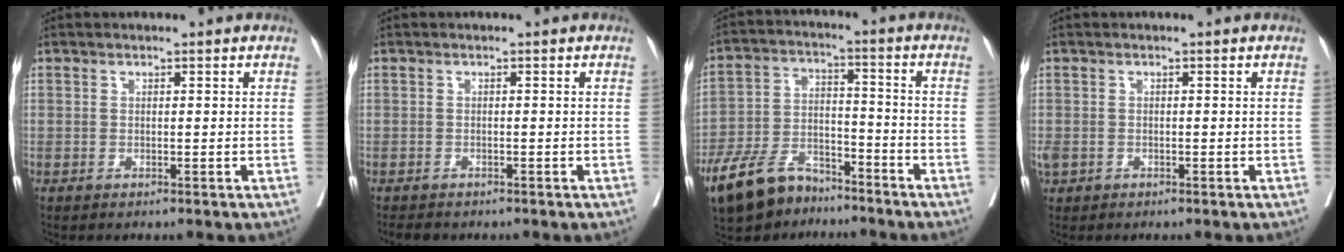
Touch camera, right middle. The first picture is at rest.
{"total": 2.6, "force": [-2.2, 1.0, 0.7], "torque": [-0.015, -0.006, -0.032]}
{"total": 11.4, "force": [-8.9, 5.1, 5.0], "torque": [-0.106, -0.003, -0.163]}
{"total": 2.2, "force": [-0.8, 1.6, 1.2], "torque": [-0.035, 0.000, -0.011]}